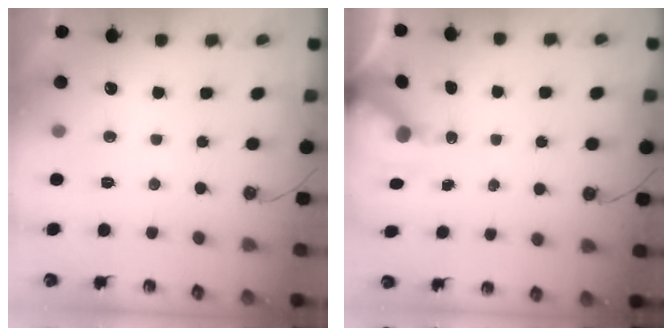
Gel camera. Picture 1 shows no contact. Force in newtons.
{"total": 6.0, "press": 6.0, "slide": 0.7}